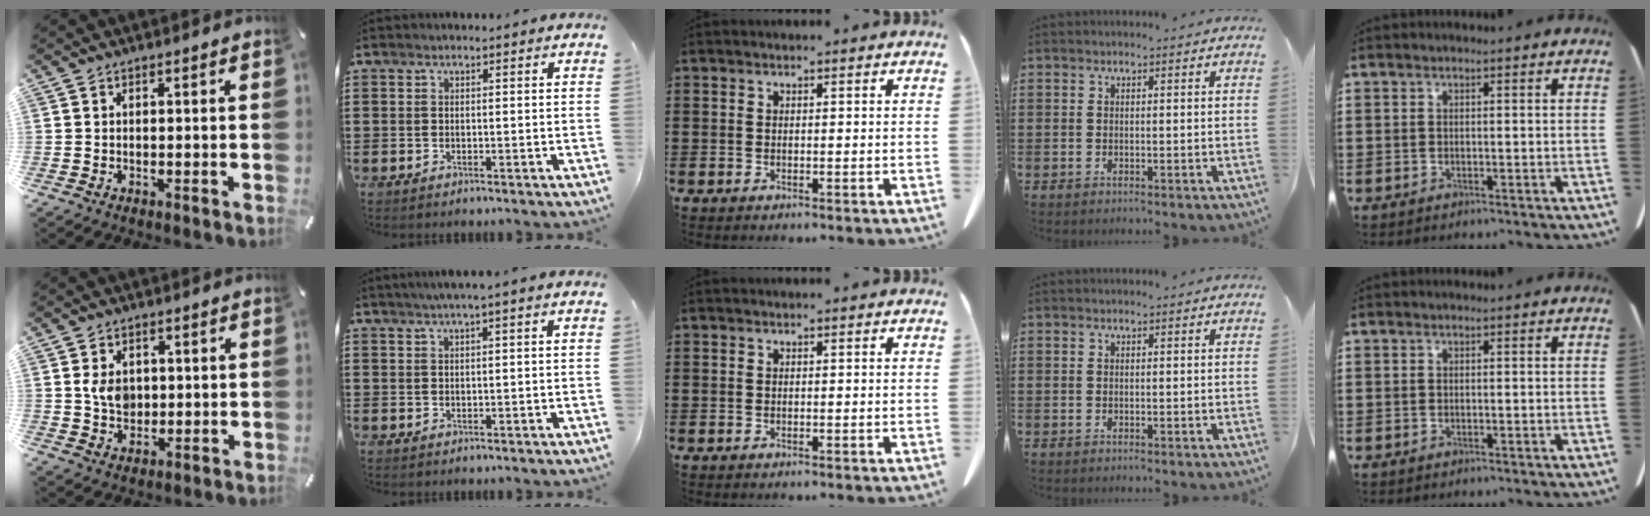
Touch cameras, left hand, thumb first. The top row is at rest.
{"thumb": {"total": 5.1, "force": [0.7, 4.2, 2.8], "torque": [-0.050, 0.000, 0.009]}, "index": {"total": 1.4, "force": [0.5, -0.1, 1.3], "torque": [-0.023, -0.002, 0.008]}}